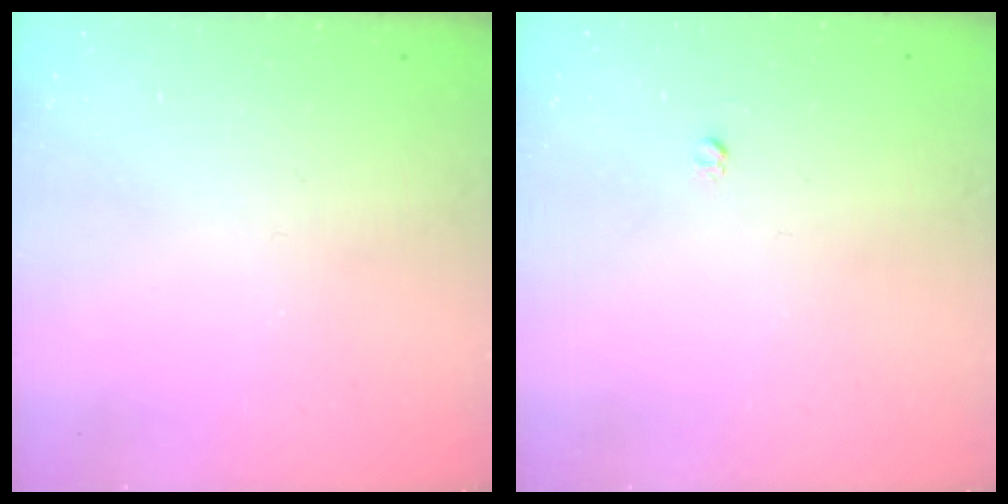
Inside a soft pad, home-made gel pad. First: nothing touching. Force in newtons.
{"total": 2.5, "press": 2.5, "slide": 0.2}